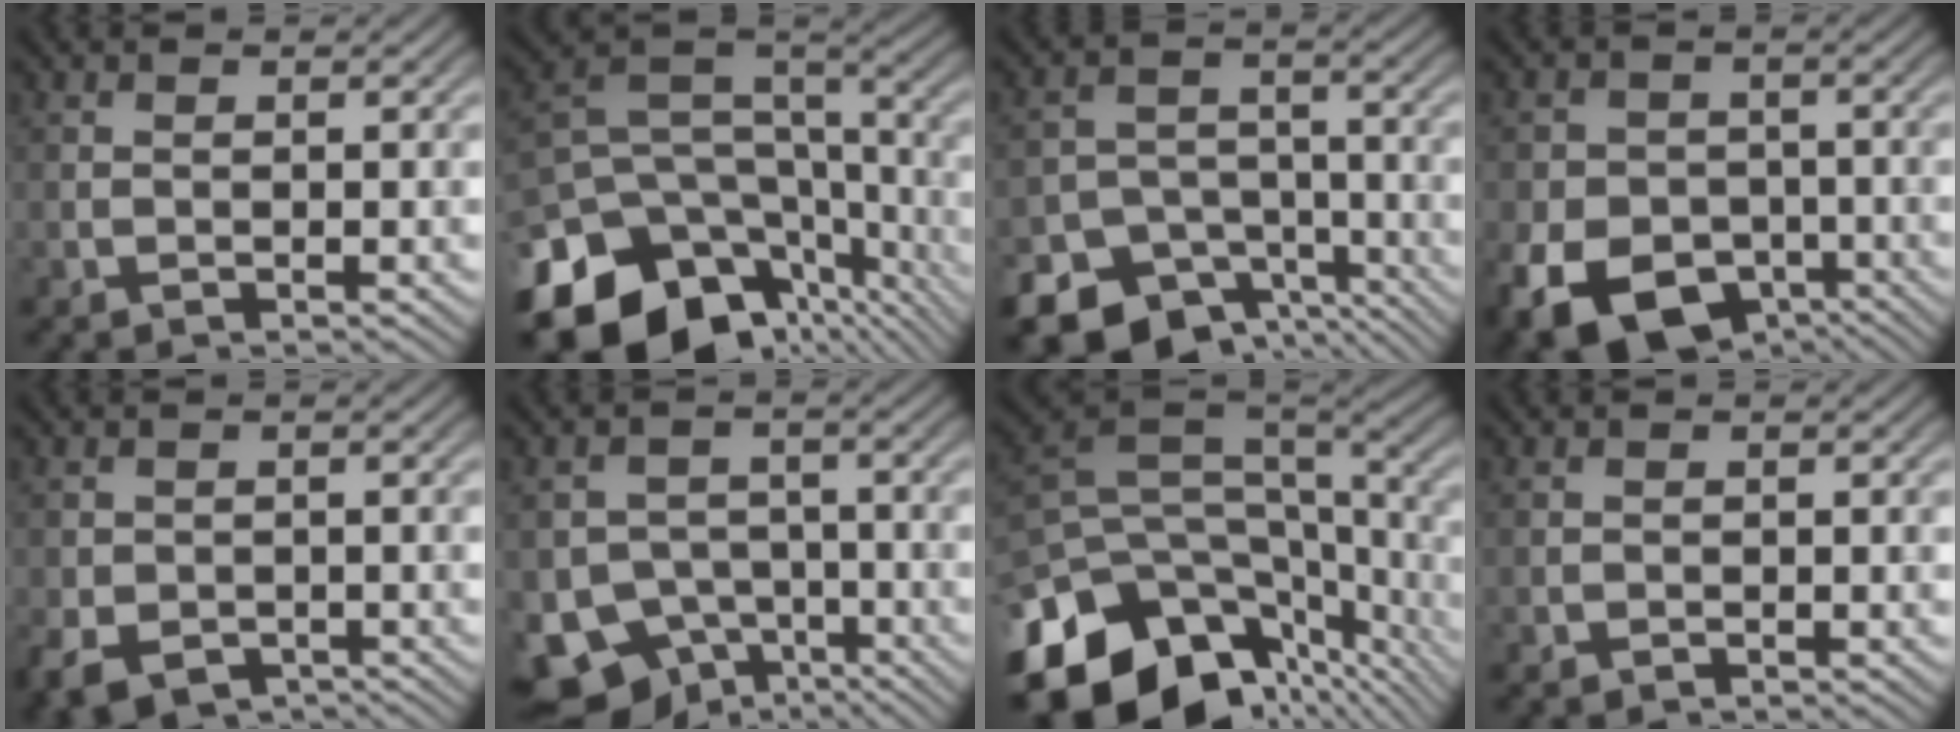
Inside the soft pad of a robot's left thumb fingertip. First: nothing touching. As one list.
[{"total": 16.4, "force": [-8.7, 11.0, 8.7], "torque": [-0.214, -0.034, -0.115]}, {"total": 14.3, "force": [-10.0, 9.4, 3.8], "torque": [-0.091, -0.044, -0.140]}, {"total": 13.4, "force": [-6.7, 9.9, 6.1], "torque": [-0.130, -0.048, -0.118]}, {"total": 4.9, "force": [-2.3, 3.5, 2.4], "torque": [-0.055, -0.022, -0.037]}, {"total": 10.4, "force": [-6.3, 7.5, 3.5], "torque": [-0.067, -0.017, -0.105]}, {"total": 16.6, "force": [-8.0, 9.9, 10.7], "torque": [-0.245, -0.021, -0.116]}, {"total": 0.0}]